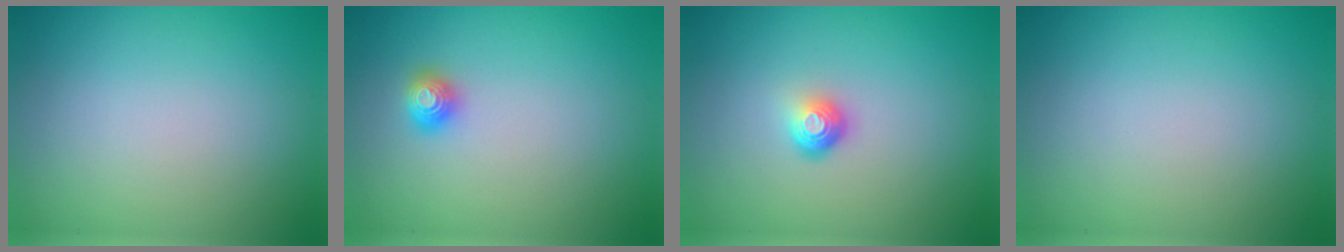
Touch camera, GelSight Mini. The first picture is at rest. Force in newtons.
{"total": 1.4, "press": 1.4, "slide": 0.4}
{"total": 1.9, "press": 1.3, "slide": 1.4}
{"total": 0.0}